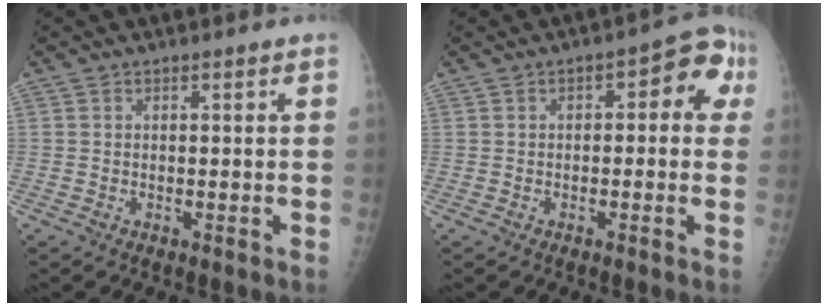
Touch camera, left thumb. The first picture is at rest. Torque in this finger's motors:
{"motor_torque": [-0.26, 0.51, 0.07, 0.02, 0.02]}